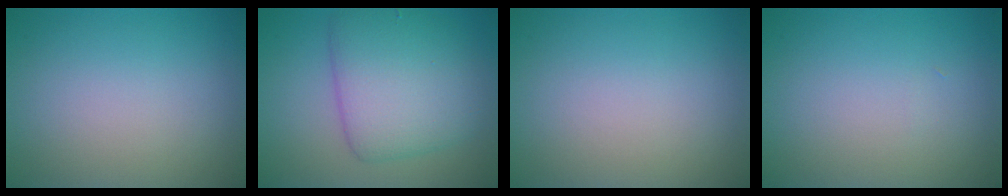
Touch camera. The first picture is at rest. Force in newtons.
{"total": 6.8, "press": 6.8, "slide": 0.2}
{"total": 0.0}
{"total": 0.0}